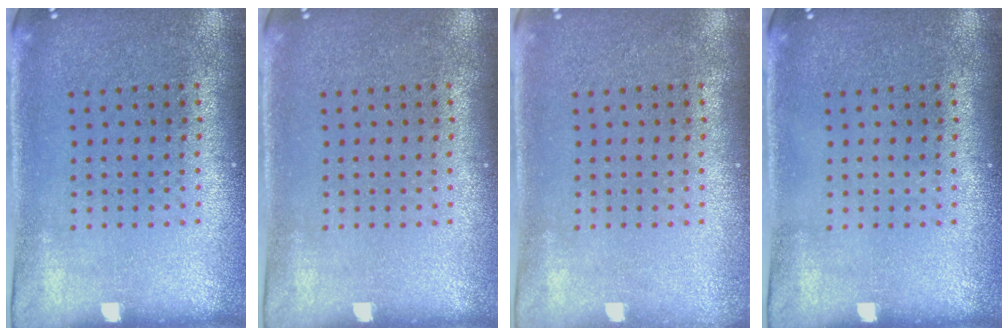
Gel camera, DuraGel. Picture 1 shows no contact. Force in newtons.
{"total": 0.0}
{"total": 0.7, "press": 0.6, "slide": 0.3}
{"total": 0.0}